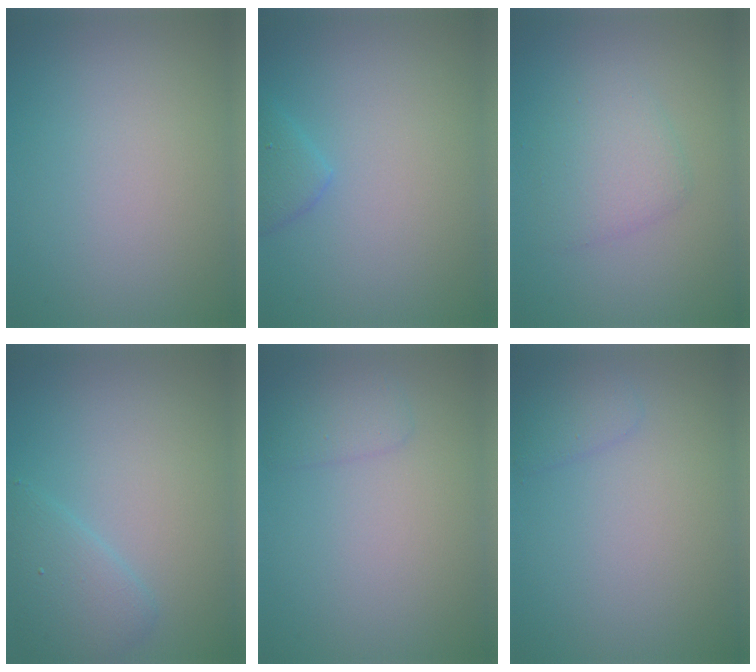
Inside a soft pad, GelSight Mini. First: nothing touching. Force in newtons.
{"total": 1.6, "press": 1.6, "slide": 0.2}
{"total": 2.8, "press": 2.8, "slide": 0.2}
{"total": 2.7, "press": 2.7, "slide": 0.2}
{"total": 1.5, "press": 1.5, "slide": 0.1}
{"total": 1.3, "press": 1.3, "slide": 0.1}